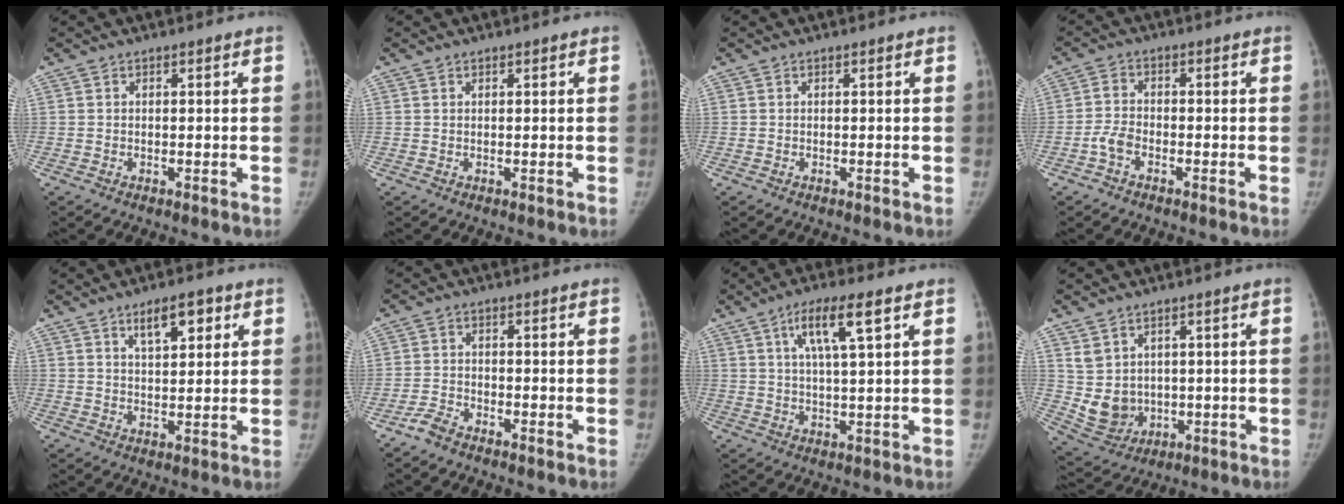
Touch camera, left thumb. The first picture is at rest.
{"total": 0.0}
{"total": 0.0}
{"total": 3.5, "force": [-1.9, 2.0, 2.2], "torque": [-0.046, 0.014, -0.041]}
{"total": 6.7, "force": [3.5, 2.8, 5.0], "torque": [-0.061, -0.013, 0.054]}
{"total": 2.9, "force": [-2.6, 0.9, 1.0], "torque": [-0.026, 0.008, -0.053]}
{"total": 8.5, "force": [3.9, 1.4, 7.4], "torque": [-0.138, -0.006, 0.071]}
{"total": 7.7, "force": [1.1, 6.8, 3.4], "torque": [-0.043, -0.006, 0.047]}